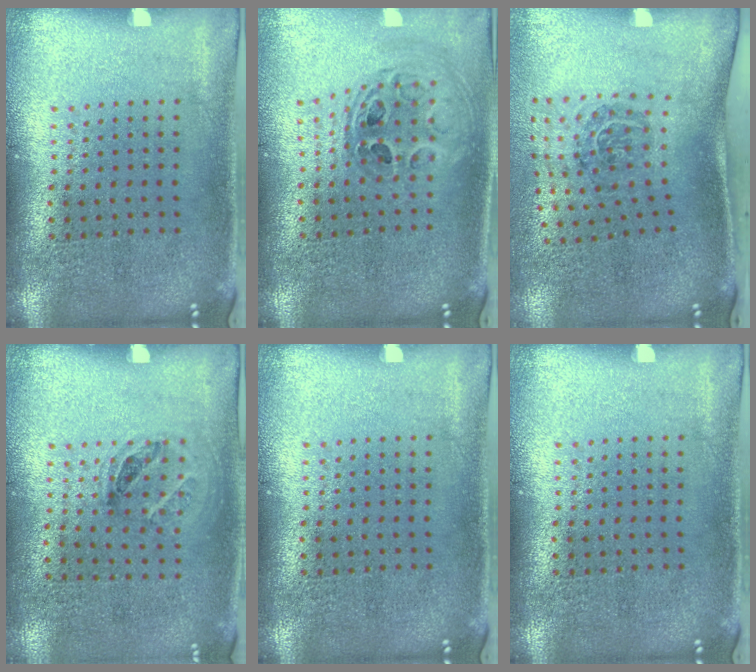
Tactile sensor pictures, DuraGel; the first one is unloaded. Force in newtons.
{"total": 1.0, "press": 1.0, "slide": 0.2}
{"total": 2.0, "press": 1.2, "slide": 1.5}
{"total": 1.0, "press": 0.7, "slide": 0.7}
{"total": 0.0}
{"total": 0.0}